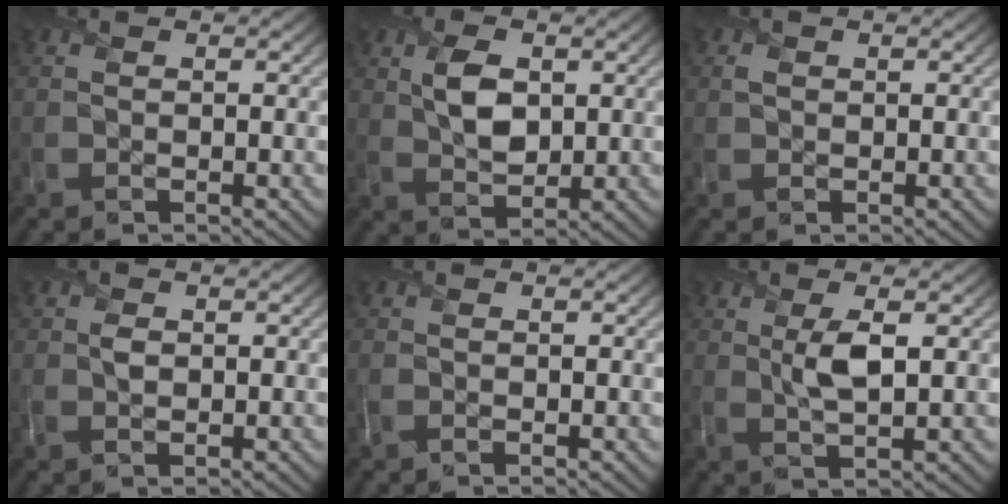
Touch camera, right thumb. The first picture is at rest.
{"total": 5.1, "force": [1.3, 3.2, 3.8], "torque": [-0.078, 0.000, 0.023]}
{"total": 0.8, "force": [0.3, 0.6, 0.3], "torque": [-0.008, 0.000, 0.005]}
{"total": 0.7, "force": [0.5, 0.4, 0.3], "torque": [-0.001, 0.002, 0.009]}
{"total": 0.5, "force": [-0.3, 0.3, 0.2], "torque": [-0.008, -0.003, -0.007]}
{"total": 3.7, "force": [1.2, 0.9, 3.4], "torque": [-0.066, 0.000, 0.024]}